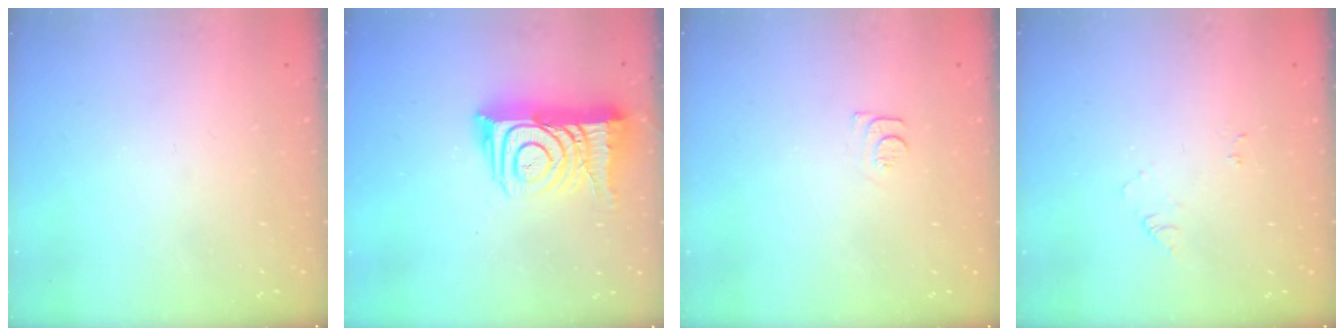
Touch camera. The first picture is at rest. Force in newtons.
{"total": 15.7, "press": 15.6, "slide": 1.2}
{"total": 5.9, "press": 5.8, "slide": 0.7}
{"total": 6.0, "press": 6.0, "slide": 0.7}